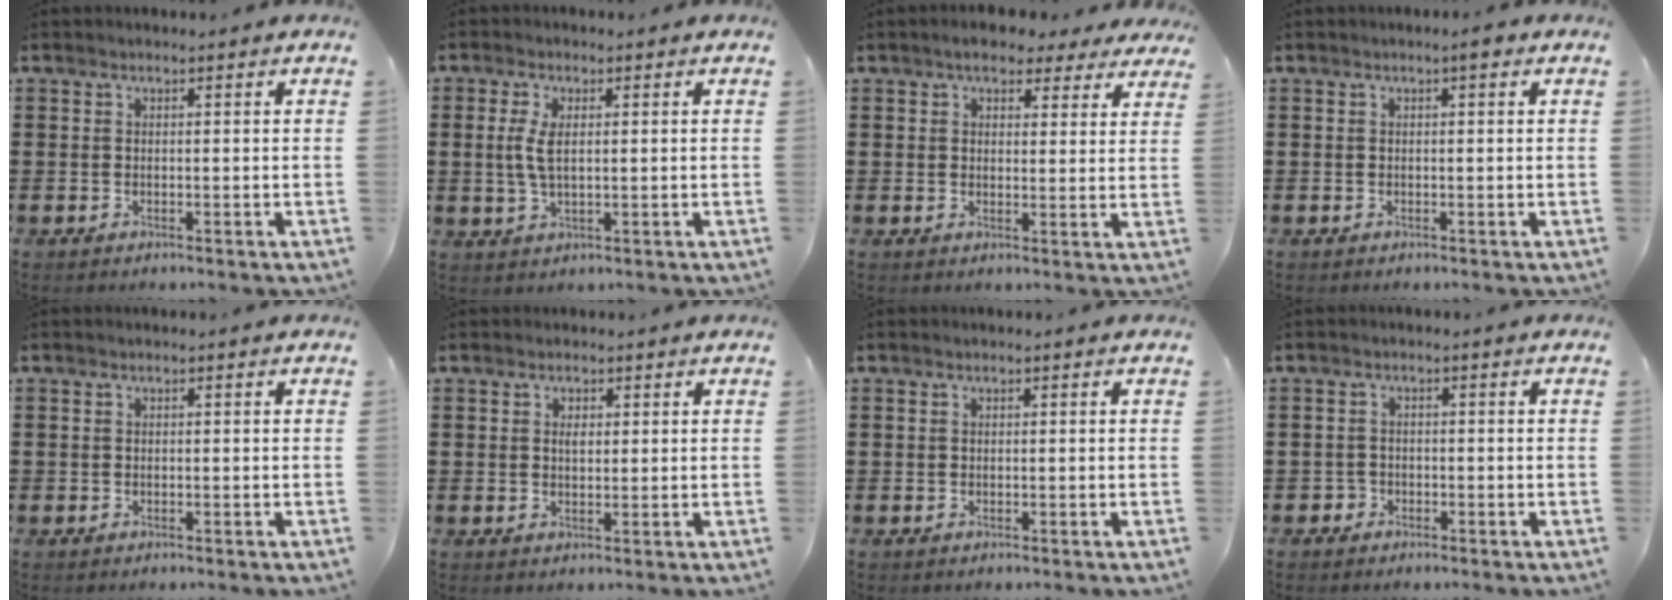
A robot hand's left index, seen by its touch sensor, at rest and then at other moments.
{"total": 4.2, "force": [0.6, 1.8, 3.7], "torque": [-0.092, 0.001, 0.005]}
{"total": 4.7, "force": [3.9, 1.7, 2.1], "torque": [-0.045, -0.002, 0.071]}
{"total": 1.2, "force": [0.5, 0.1, 1.1], "torque": [-0.021, 0.003, 0.009]}
{"total": 0.0}
{"total": 1.5, "force": [0.7, 0.8, 1.0], "torque": [-0.021, 0.004, 0.014]}
{"total": 0.0}
{"total": 1.3, "force": [-1.0, 0.8, -0.1], "torque": [-0.005, 0.001, -0.024]}